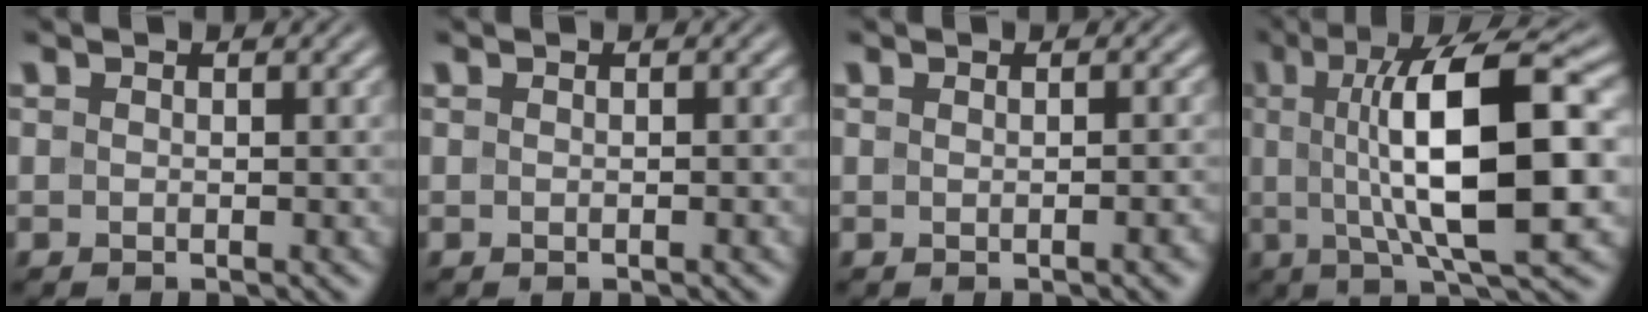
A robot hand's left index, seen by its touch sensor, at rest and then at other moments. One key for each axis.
{"total": 0.6, "fx": -0.1, "fy": 0.1, "fz": 0.6, "tx": -0.005, "ty": 0.001, "tz": -0.004}
{"total": 2.8, "fx": -0.1, "fy": 1.1, "fz": 2.6, "tx": -0.006, "ty": 0.010, "tz": 0.000}
{"total": 12.7, "fx": 0.9, "fy": 3.5, "fz": 12.2, "tx": -0.185, "ty": 0.008, "tz": 0.014}